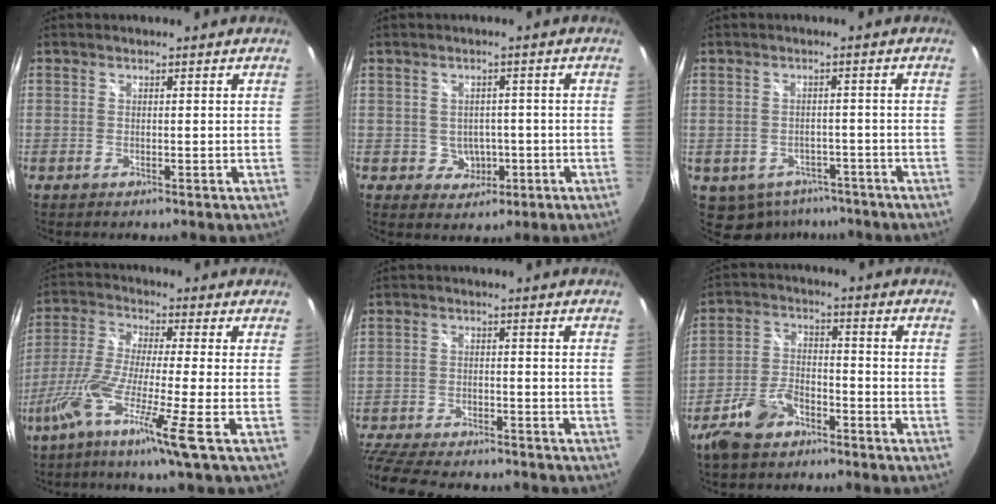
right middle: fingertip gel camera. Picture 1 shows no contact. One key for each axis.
{"total": 3.9, "fx": -0.8, "fy": 3.7, "fz": 1.1, "tx": -0.026, "ty": 0.007, "tz": -0.002}
{"total": 7.6, "fx": -4.8, "fy": 5.3, "fz": 2.5, "tx": -0.057, "ty": -0.003, "tz": -0.052}
{"total": 11.4, "fx": -6.0, "fy": -1.3, "fz": 9.6, "tx": -0.200, "ty": -0.016, "tz": -0.121}
{"total": 16.3, "fx": -13.7, "fy": 5.1, "fz": 7.1, "tx": -0.179, "ty": -0.025, "tz": -0.223}
{"total": 9.2, "fx": -6.6, "fy": 4.3, "fz": 4.8, "tx": -0.110, "ty": 0.007, "tz": -0.123}